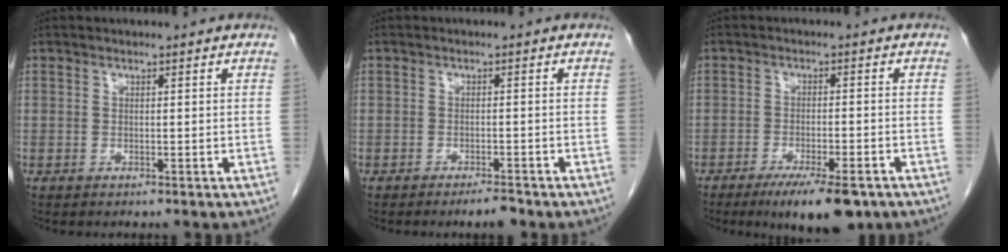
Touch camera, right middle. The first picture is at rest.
{"total": 2.2, "force": [-1.8, 0.1, 1.2], "torque": [-0.021, -0.003, -0.028]}
{"total": 9.4, "force": [-6.5, 2.0, 6.6], "torque": [-0.096, -0.015, -0.096]}